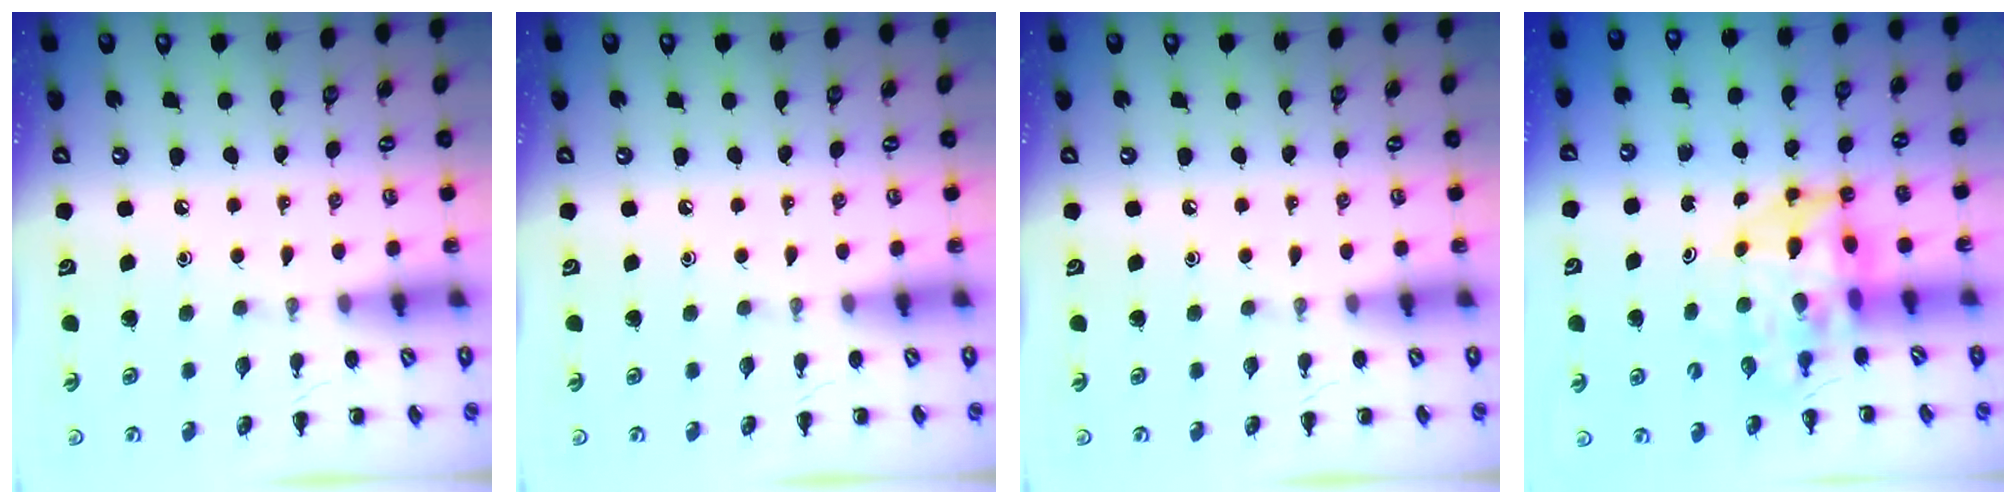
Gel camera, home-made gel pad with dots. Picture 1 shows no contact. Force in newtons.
{"total": 0.0}
{"total": 0.0}
{"total": 6.8, "press": 6.4, "slide": 2.3}